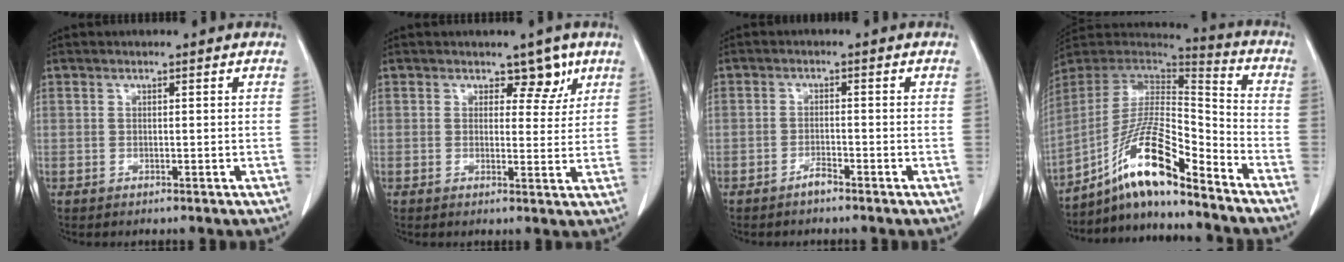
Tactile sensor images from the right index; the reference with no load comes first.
{"total": 3.7, "force": [2.3, 2.3, 1.8], "torque": [-0.009, -0.001, 0.029]}
{"total": 1.6, "force": [-1.4, 0.4, 0.7], "torque": [-0.010, 0.002, -0.023]}
{"total": 15.7, "force": [-11.1, 1.6, 11.0], "torque": [-0.205, 0.009, -0.201]}